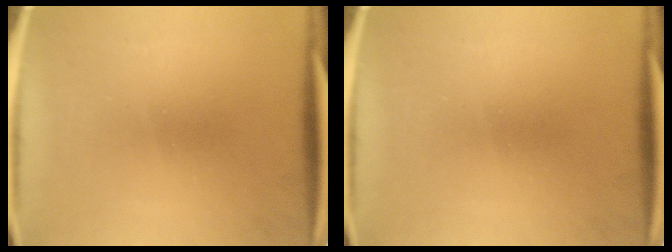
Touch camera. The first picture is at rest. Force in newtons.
{"total": 0.0}